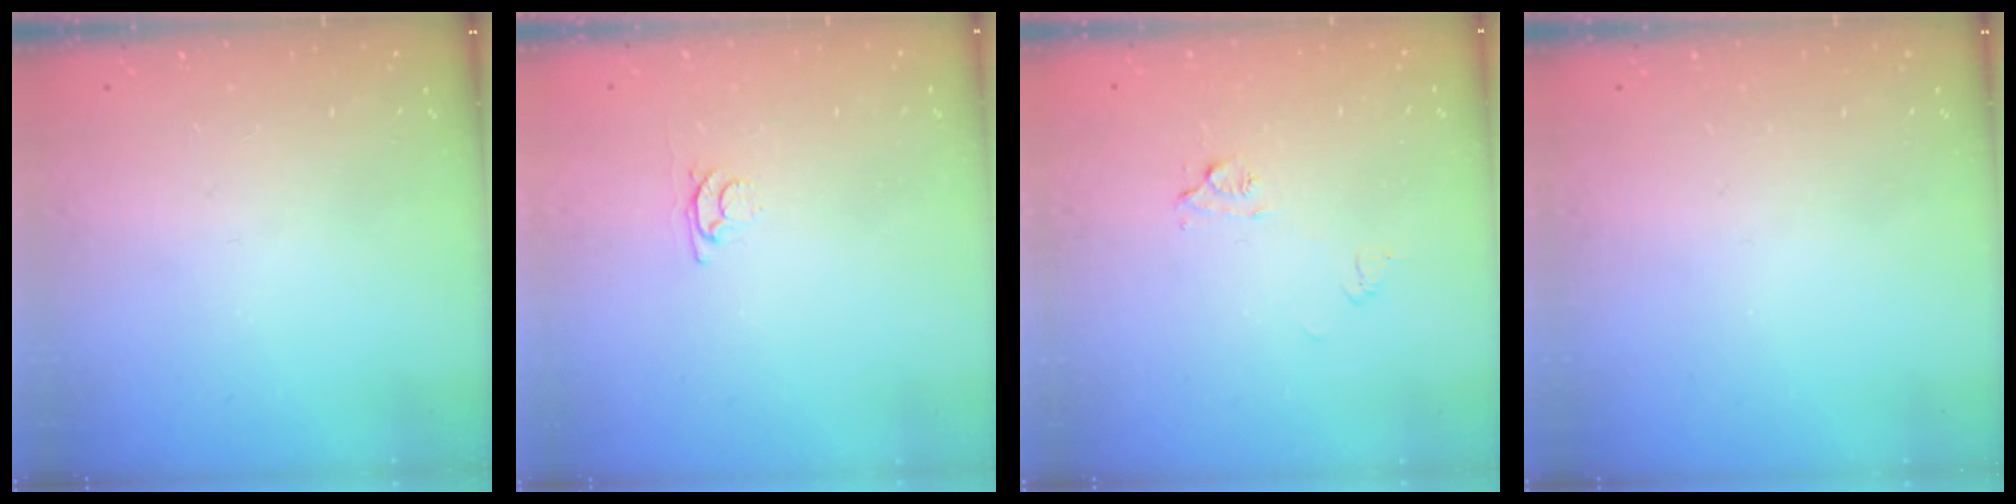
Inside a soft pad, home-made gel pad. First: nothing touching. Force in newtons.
{"total": 3.1, "press": 3.0, "slide": 0.4}
{"total": 6.0, "press": 5.9, "slide": 0.5}
{"total": 0.0}